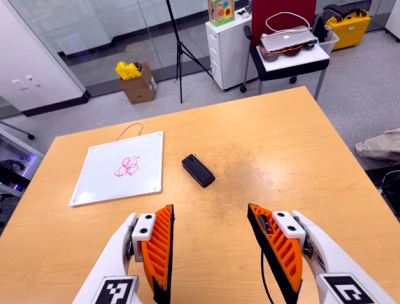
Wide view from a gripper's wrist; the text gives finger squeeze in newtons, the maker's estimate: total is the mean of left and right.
{"total": 0.0}